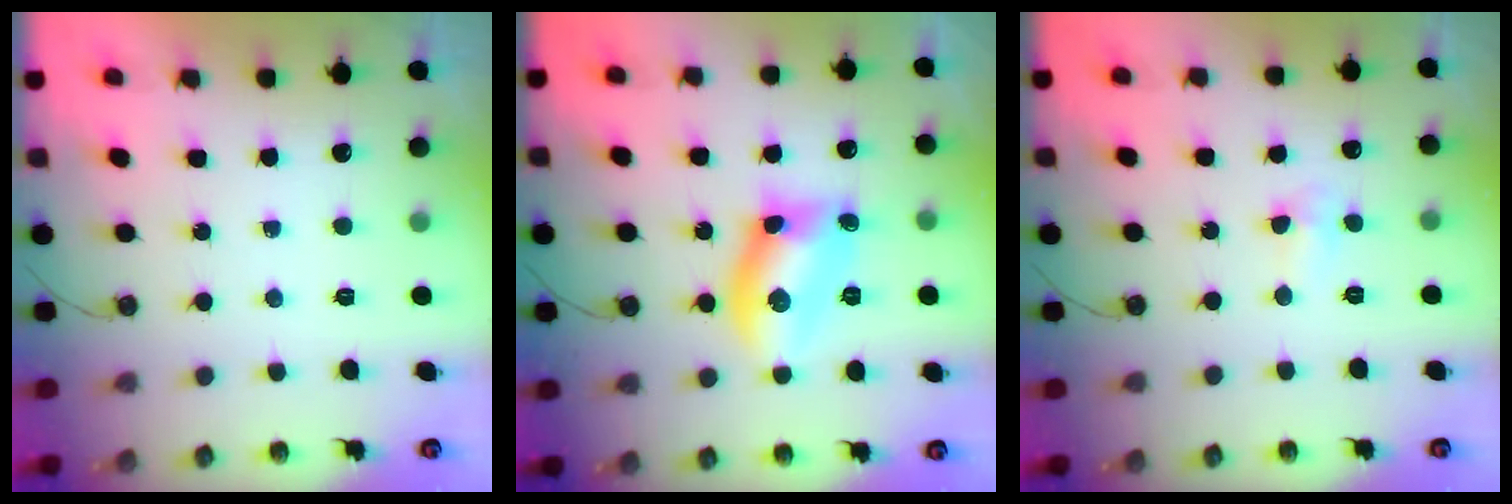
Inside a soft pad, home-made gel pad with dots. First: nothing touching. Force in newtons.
{"total": 12.2, "press": 11.8, "slide": 3.0}
{"total": 3.8, "press": 3.7, "slide": 0.6}